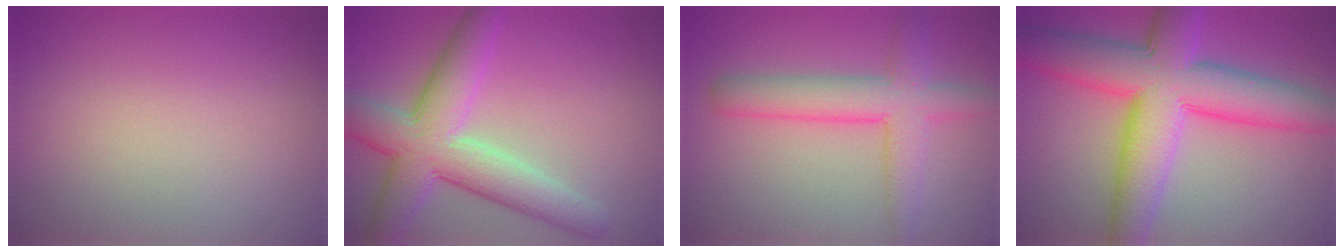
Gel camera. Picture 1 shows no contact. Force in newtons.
{"total": 7.9, "press": 7.9, "slide": 0.3}
{"total": 5.3, "press": 5.3, "slide": 0.2}
{"total": 11.1, "press": 11.1, "slide": 0.2}